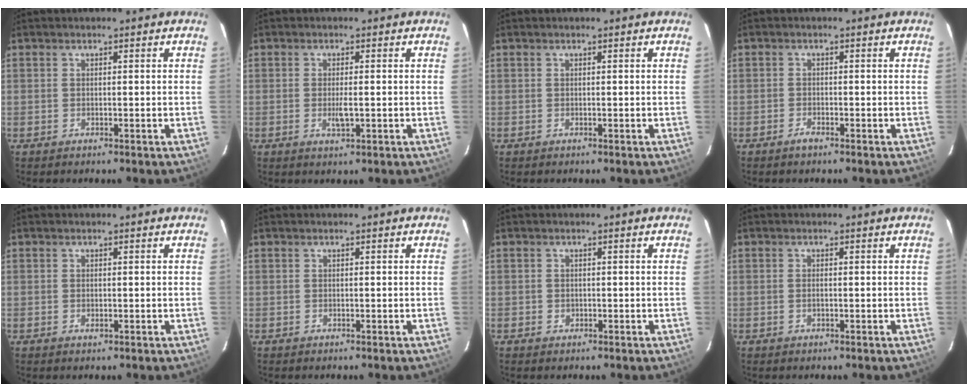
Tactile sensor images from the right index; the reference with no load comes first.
{"total": 2.7, "force": [-0.6, 0.6, 2.6], "torque": [-0.048, -0.007, -0.007]}
{"total": 0.0}
{"total": 1.4, "force": [-1.2, 0.4, 0.6], "torque": [-0.014, -0.001, -0.026]}
{"total": 0.8, "force": [-0.1, 0.5, 0.7], "torque": [-0.013, 0.000, -0.001]}
{"total": 0.0}
{"total": 1.1, "force": [-0.4, 1.0, 0.1], "torque": [-0.001, 0.001, -0.003]}
{"total": 0.9, "force": [-0.1, 0.3, 0.8], "torque": [-0.017, 0.000, -0.004]}